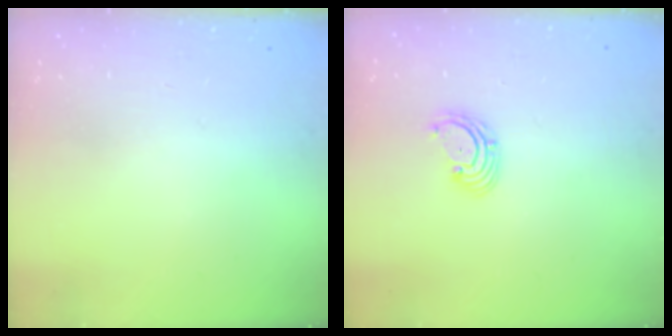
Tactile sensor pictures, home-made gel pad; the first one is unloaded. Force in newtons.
{"total": 2.9, "press": 2.9, "slide": 0.3}